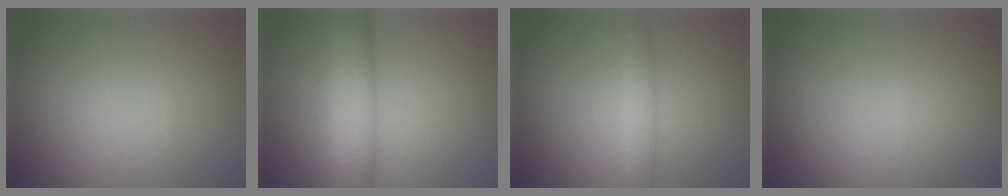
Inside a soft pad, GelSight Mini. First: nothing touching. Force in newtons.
{"total": 5.3, "press": 5.3, "slide": 0.1}
{"total": 1.9, "press": 1.9, "slide": 0.2}
{"total": 0.0}